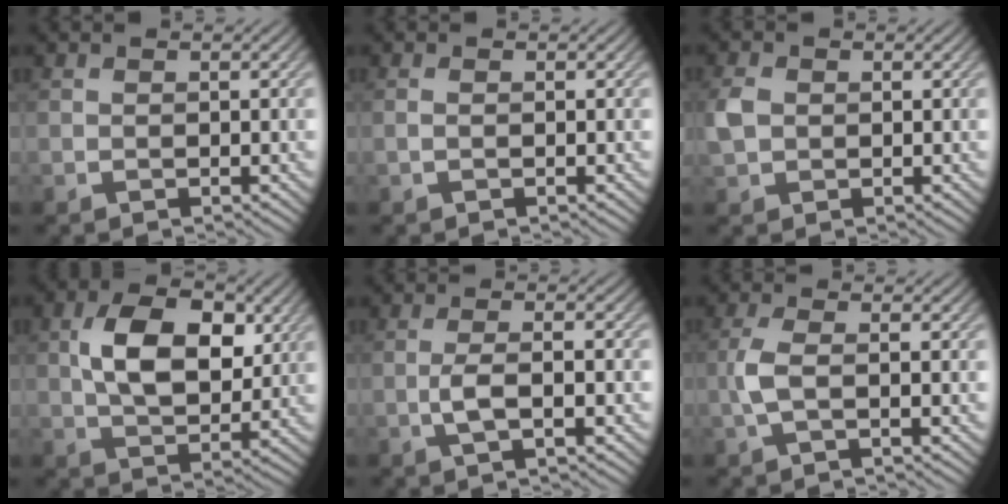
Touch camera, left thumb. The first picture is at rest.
{"total": 0.5, "force": [-0.1, 0.1, 0.5], "torque": [-0.012, -0.001, -0.003]}
{"total": 2.9, "force": [0.3, 2.3, 1.7], "torque": [-0.047, 0.000, 0.005]}
{"total": 9.1, "force": [2.1, 5.4, 7.0], "torque": [-0.130, 0.006, 0.037]}
{"total": 3.4, "force": [-1.1, 0.9, 3.1], "torque": [-0.069, 0.003, -0.026]}
{"total": 3.1, "force": [-0.5, 0.7, 2.9], "torque": [-0.070, 0.002, -0.019]}